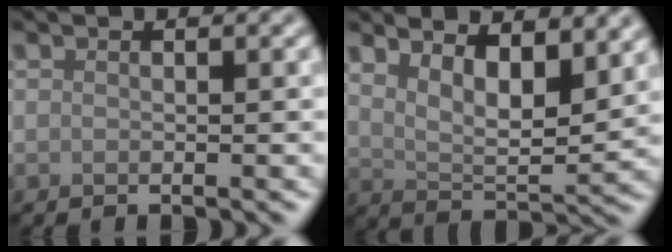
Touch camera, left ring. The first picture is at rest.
{"total": 7.2, "force": [3.7, 2.6, 5.5], "torque": [-0.095, -0.005, 0.067]}